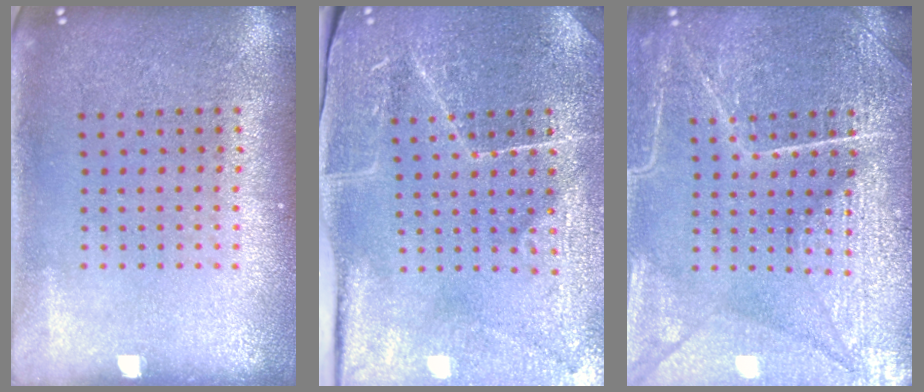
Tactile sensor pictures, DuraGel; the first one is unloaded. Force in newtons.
{"total": 3.8, "press": 3.7, "slide": 0.2}
{"total": 7.1, "press": 7.1, "slide": 1.0}